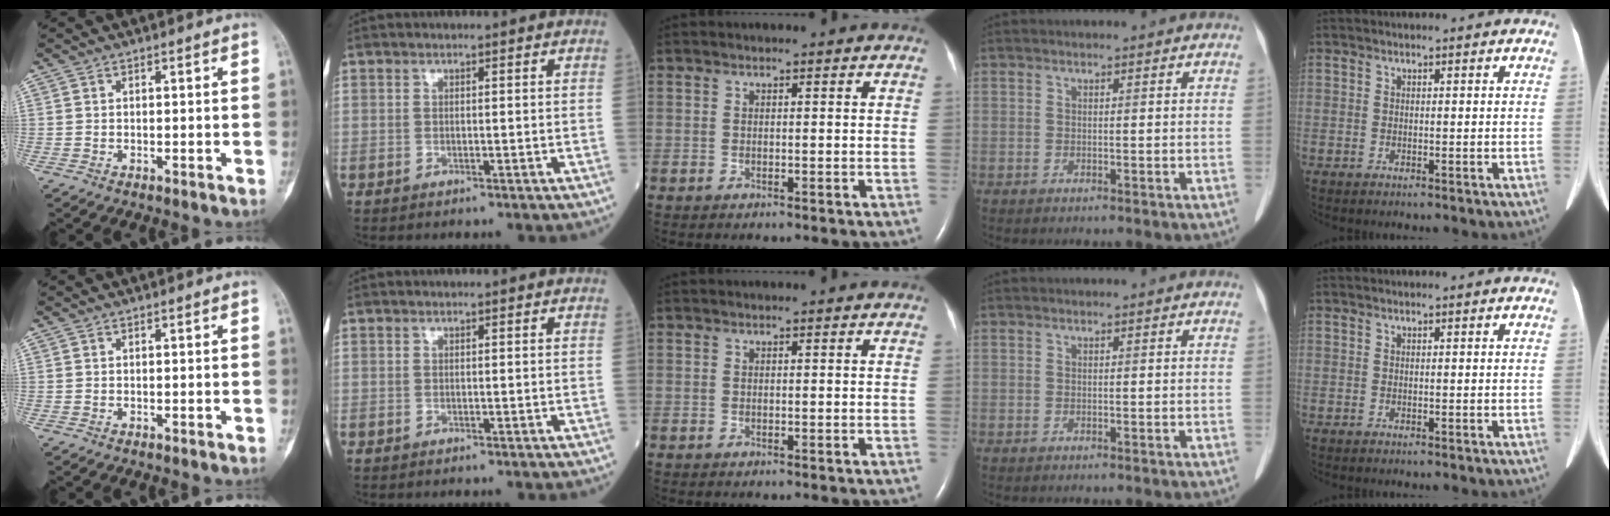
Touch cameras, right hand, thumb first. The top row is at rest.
{}